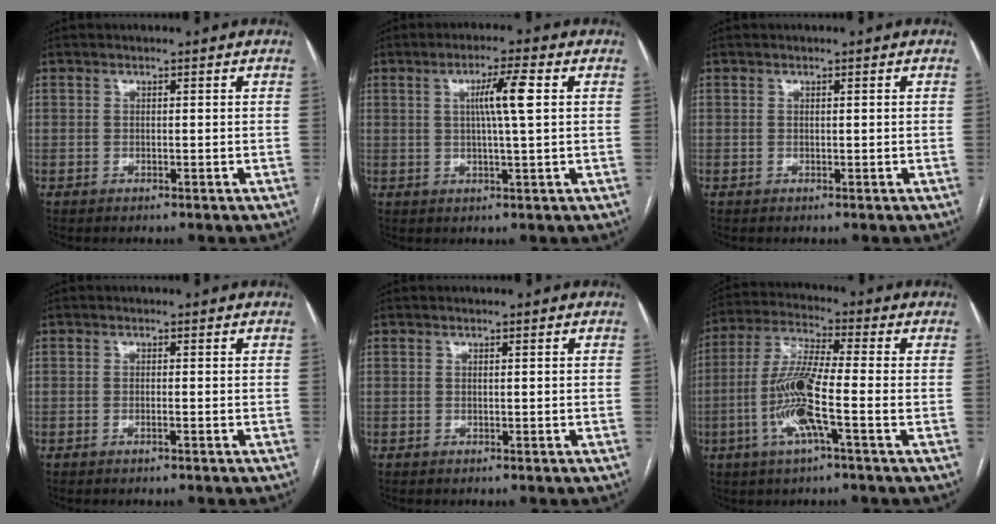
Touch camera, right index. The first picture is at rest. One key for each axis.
{"total": 5.8, "fx": 1.2, "fy": -0.4, "fz": 5.6, "tx": -0.098, "ty": 0.003, "tz": 0.022}
{"total": 0.0}
{"total": 0.6, "fx": -0.3, "fy": -0.1, "fz": 0.5, "tx": -0.012, "ty": 0.000, "tz": -0.004}
{"total": 0.0}
{"total": 10.9, "fx": -2.8, "fy": 0.5, "fz": 10.5, "tx": -0.218, "ty": -0.004, "tz": -0.063}